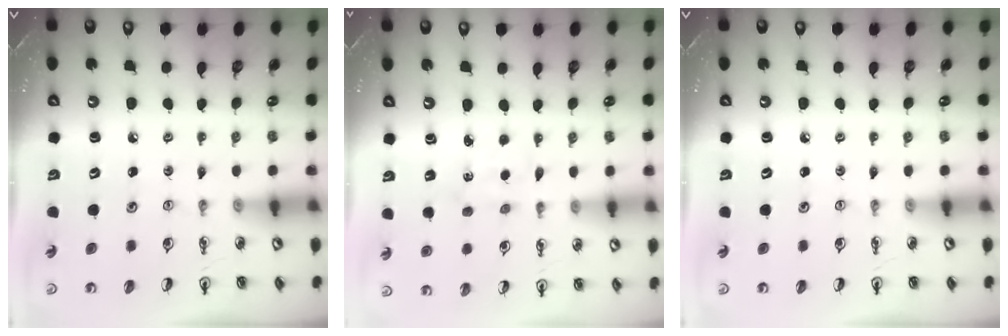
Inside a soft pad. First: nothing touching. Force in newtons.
{"total": 2.3, "press": 2.2, "slide": 0.3}
{"total": 0.0}